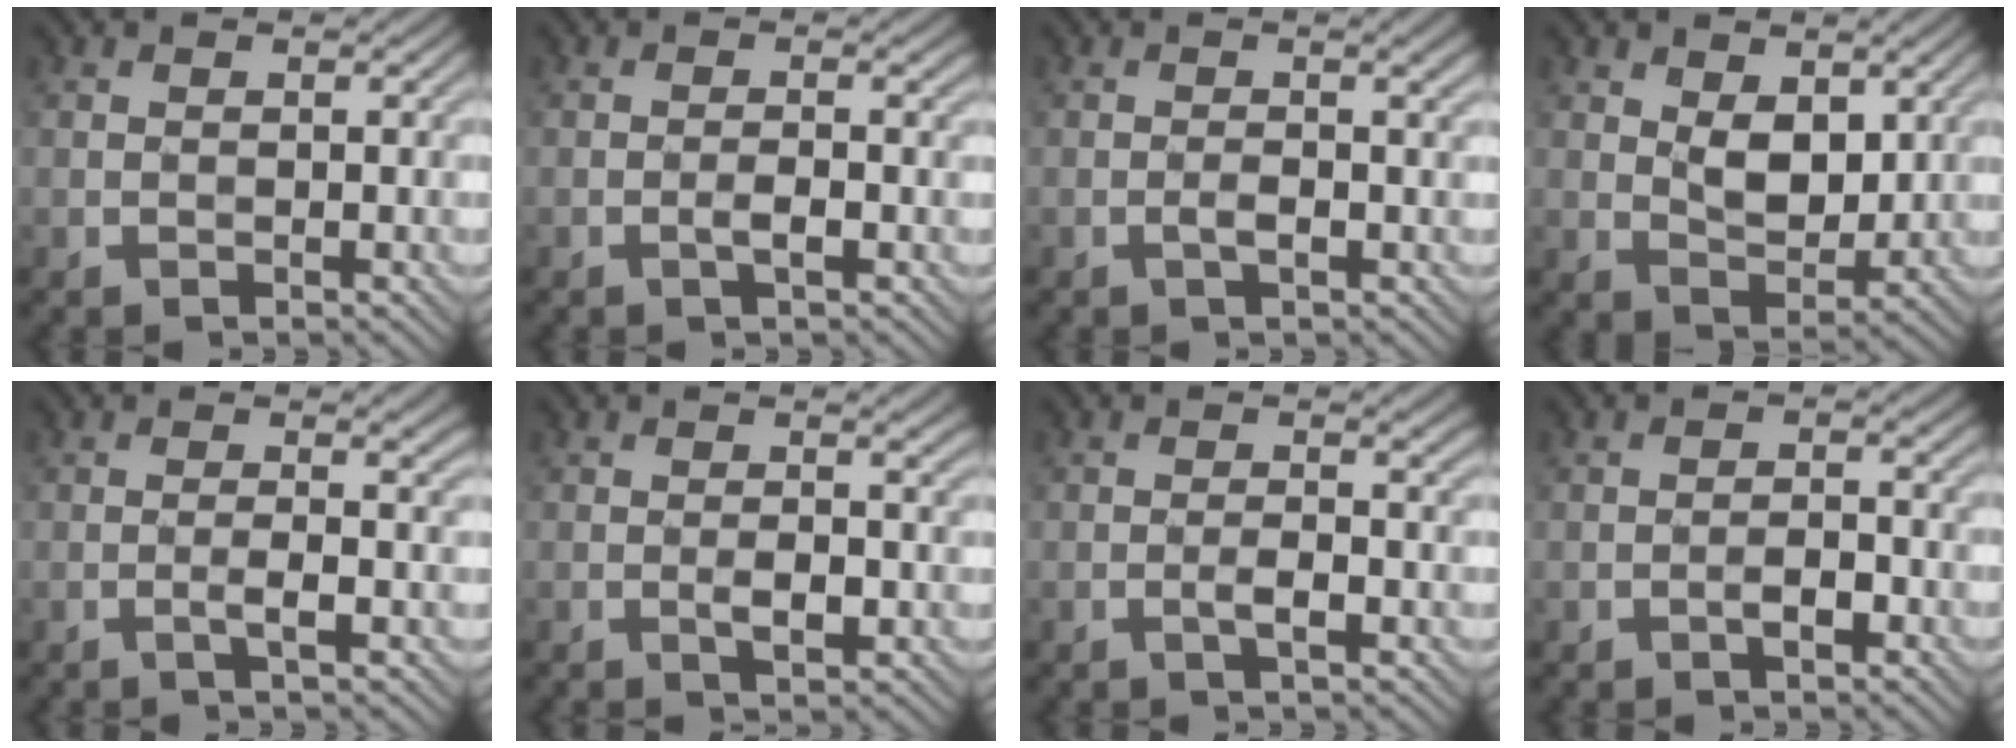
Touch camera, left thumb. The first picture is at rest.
{"total": 1.6, "force": [-0.7, -0.1, 1.4], "torque": [-0.029, 0.007, -0.012]}
{"total": 2.8, "force": [-0.2, 0.2, 2.8], "torque": [-0.049, 0.007, -0.005]}
{"total": 5.2, "force": [1.9, 3.1, 3.8], "torque": [-0.078, -0.006, 0.037]}
{"total": 3.4, "force": [-0.5, 0.1, 3.3], "torque": [-0.051, 0.008, -0.017]}
{"total": 2.8, "force": [-0.4, 0.3, 2.8], "torque": [-0.049, 0.003, -0.006]}
{"total": 2.4, "force": [-0.7, -0.1, 2.3], "torque": [-0.043, 0.006, -0.015]}
{"total": 1.9, "force": [-1.1, 0.5, 1.5], "torque": [-0.025, 0.008, -0.020]}